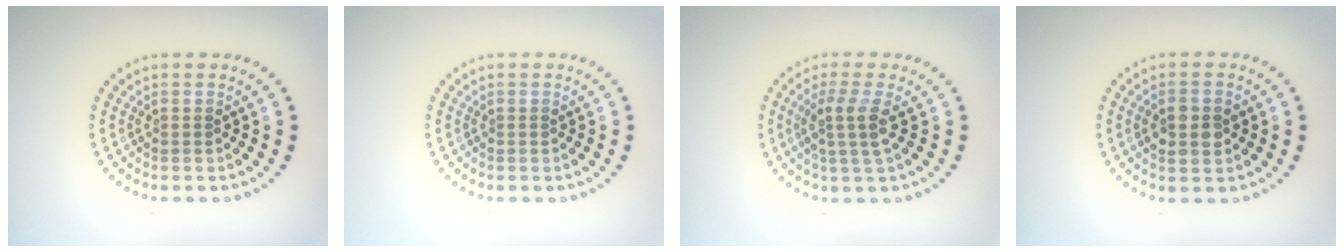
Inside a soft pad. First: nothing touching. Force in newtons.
{"total": 0.0}
{"total": 2.7, "press": 2.1, "slide": 1.7}
{"total": 2.9, "press": 2.9, "slide": 0.2}